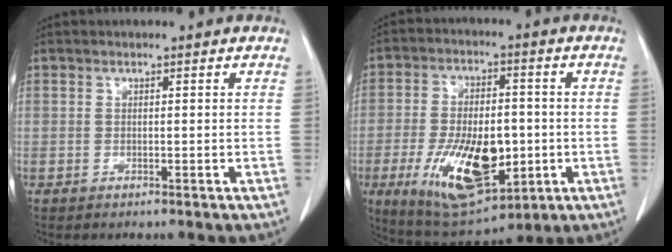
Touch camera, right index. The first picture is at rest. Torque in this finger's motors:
{"motor_torque": [1.61, -0.52, 0.40, 0.21]}